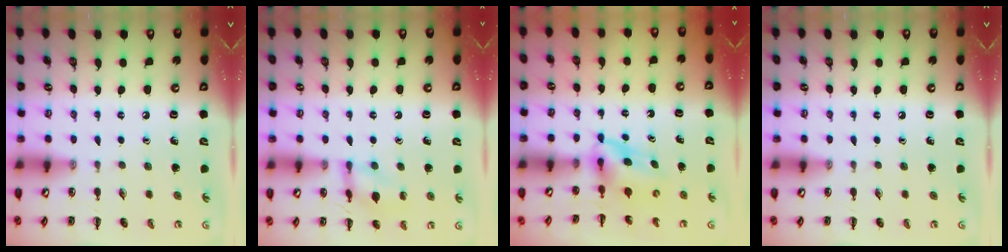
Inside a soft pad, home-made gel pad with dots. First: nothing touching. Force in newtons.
{"total": 11.4, "press": 11.3, "slide": 1.5}
{"total": 5.1, "press": 5.1, "slide": 0.5}
{"total": 0.0}